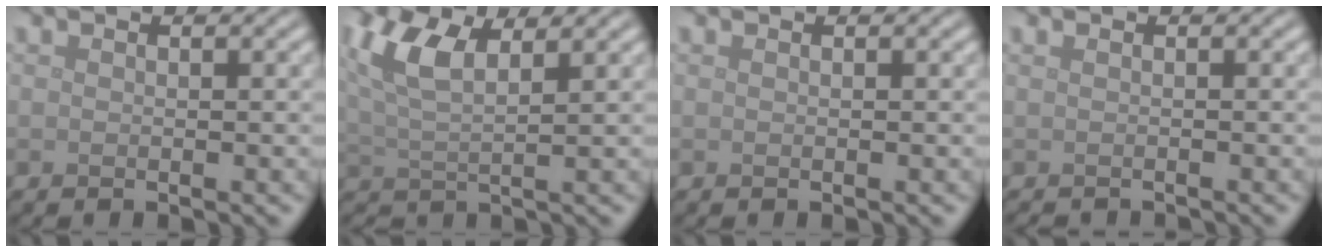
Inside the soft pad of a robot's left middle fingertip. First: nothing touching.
{"total": 6.5, "force": [3.1, 2.9, 4.9], "torque": [-0.117, 0.015, 0.058]}
{"total": 0.0}
{"total": 1.2, "force": [-1.0, 0.3, 0.6], "torque": [-0.001, -0.005, -0.020]}